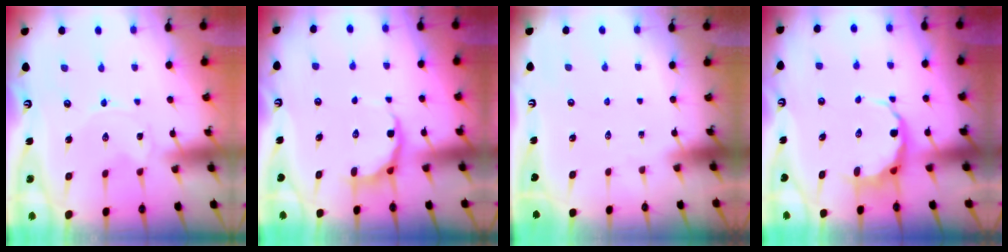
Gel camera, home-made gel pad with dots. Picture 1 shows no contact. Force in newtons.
{"total": 7.6, "press": 7.1, "slide": 2.5}
{"total": 0.0}
{"total": 6.1, "press": 5.9, "slide": 1.6}